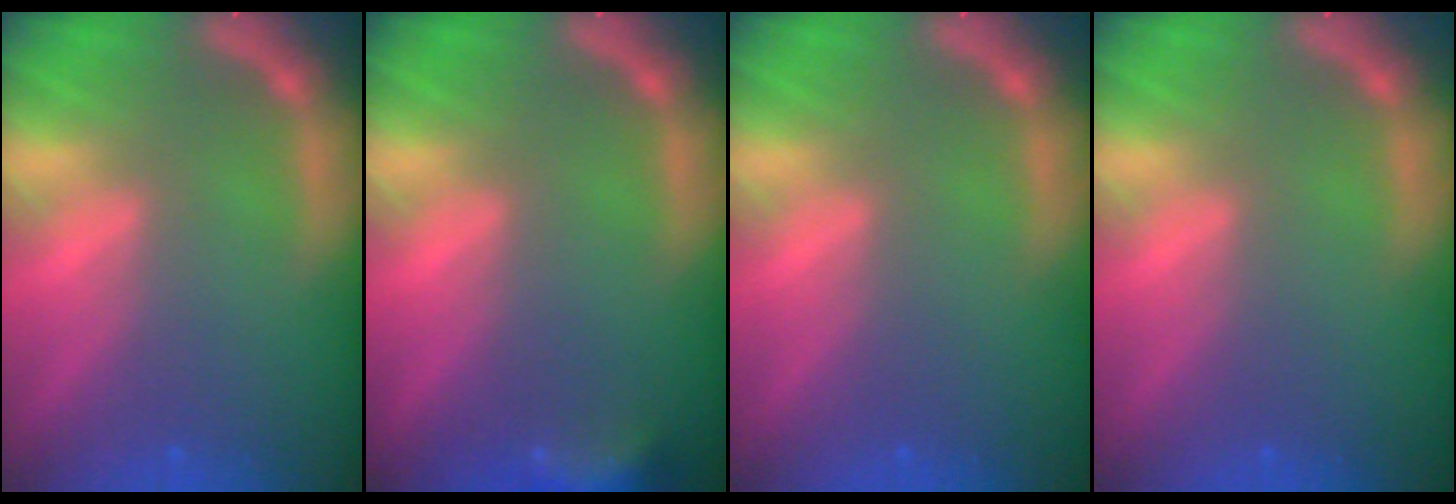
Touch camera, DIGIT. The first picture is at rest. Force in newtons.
{"total": 4.4}
{"total": 0.0}
{"total": 0.0}